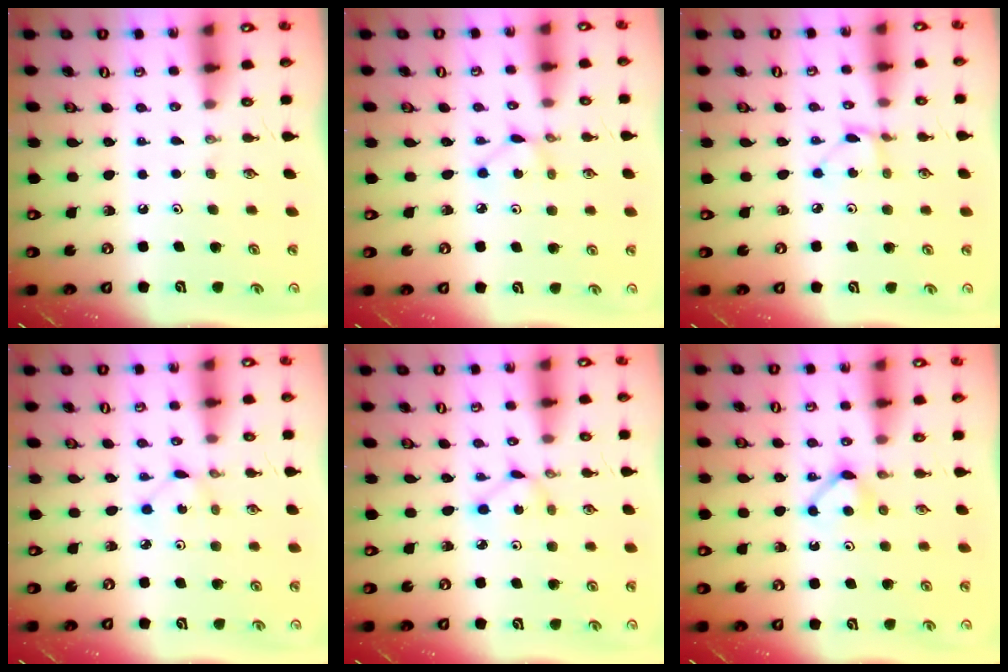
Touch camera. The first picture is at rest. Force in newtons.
{"total": 3.2, "press": 3.2, "slide": 0.4}
{"total": 2.3, "press": 2.3, "slide": 0.4}
{"total": 1.0, "press": 1.0, "slide": 0.1}
{"total": 2.3, "press": 2.3, "slide": 0.3}
{"total": 5.5, "press": 5.4, "slide": 0.7}